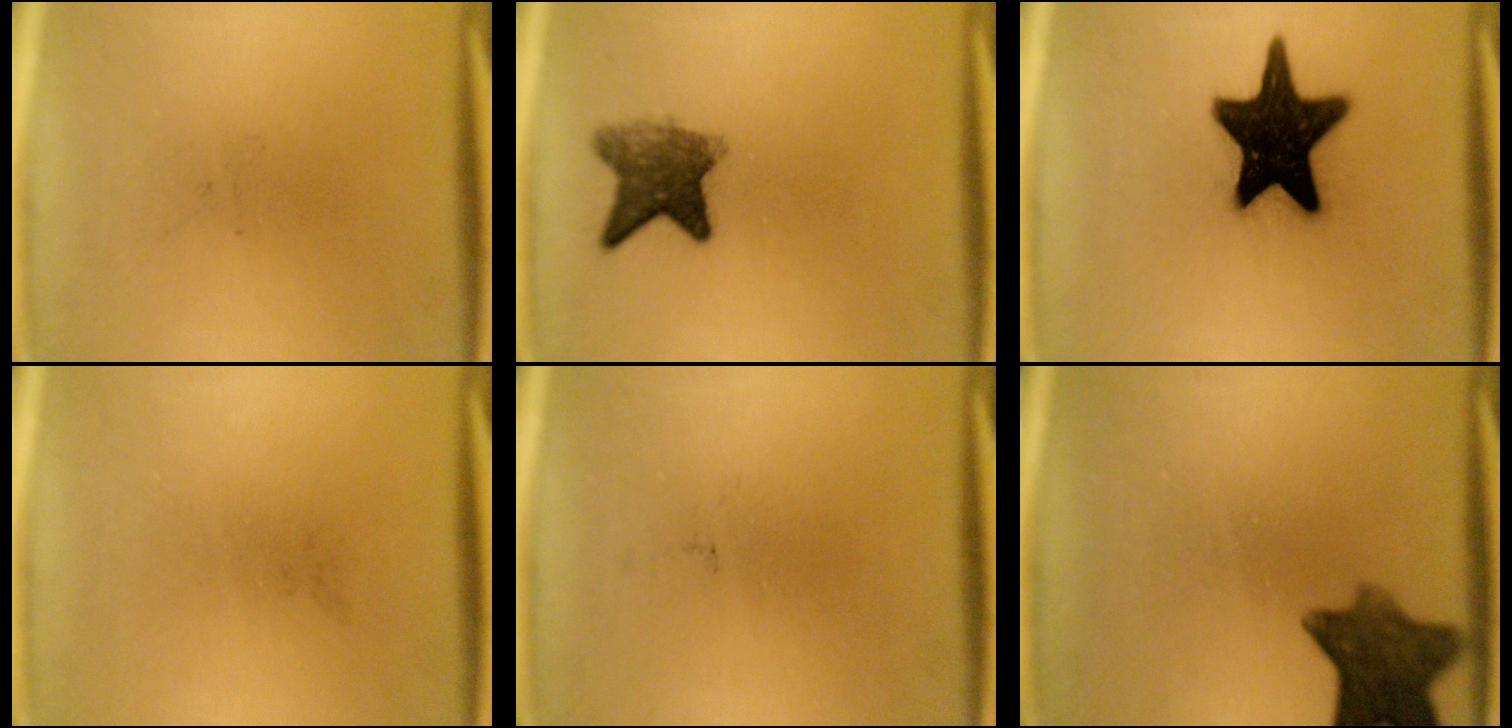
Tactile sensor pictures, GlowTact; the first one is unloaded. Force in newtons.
{"total": 6.5}
{"total": 19.9}
{"total": 0.0}
{"total": 0.0}
{"total": 9.2}